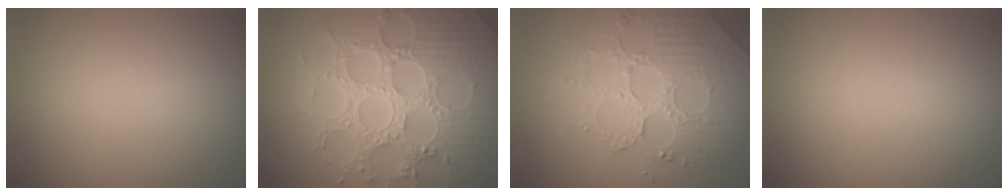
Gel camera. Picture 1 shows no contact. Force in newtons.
{"total": 8.7, "press": 6.3, "slide": 6.0}
{"total": 4.2, "press": 4.0, "slide": 1.3}
{"total": 0.0}